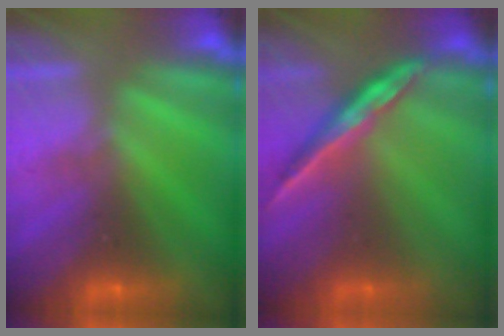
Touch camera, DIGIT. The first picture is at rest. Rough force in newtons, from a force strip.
{"total": 1.7}